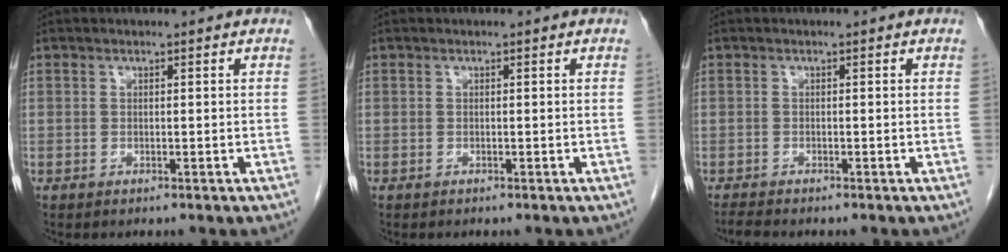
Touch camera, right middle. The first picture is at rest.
{"total": 0.0}
{"total": 1.2, "force": [-1.2, -0.2, 0.3], "torque": [-0.014, -0.006, -0.023]}